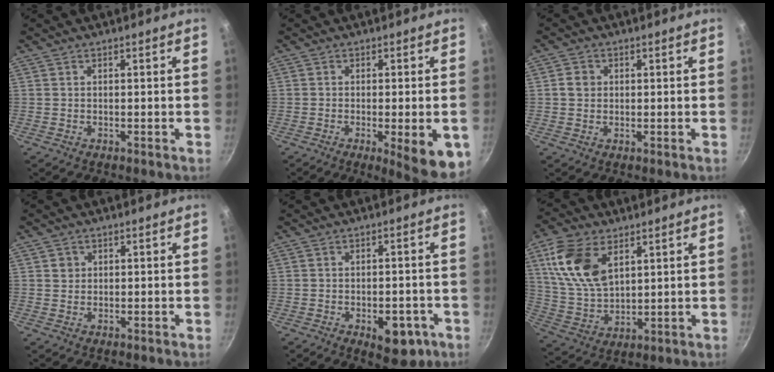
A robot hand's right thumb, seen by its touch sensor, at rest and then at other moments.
{"total": 9.8, "force": [-3.0, 2.3, 9.0], "torque": [-0.104, 0.000, -0.036]}
{"total": 2.7, "force": [0.3, 2.4, 1.2], "torque": [-0.010, 0.006, 0.001]}
{"total": 1.8, "force": [0.5, 1.7, 0.5], "torque": [0.000, 0.004, 0.006]}
{"total": 7.9, "force": [-3.2, 4.3, 5.8], "torque": [-0.041, 0.016, -0.030]}
{"total": 14.2, "force": [5.7, 8.4, 10.0], "torque": [-0.181, -0.020, 0.121]}